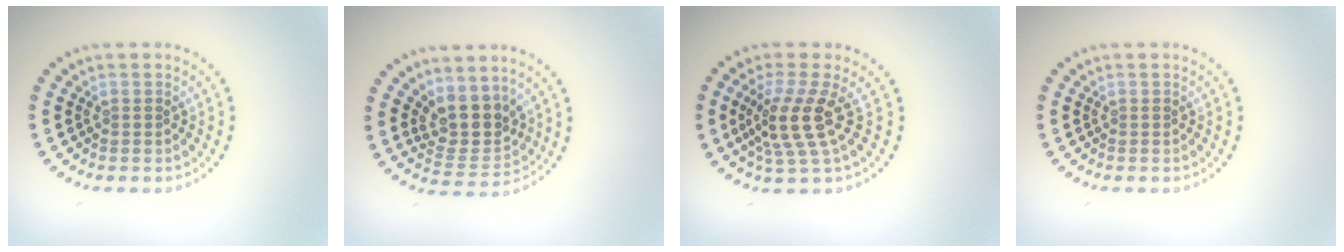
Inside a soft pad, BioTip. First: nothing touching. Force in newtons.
{"total": 3.8, "press": 3.1, "slide": 2.2}
{"total": 4.0, "press": 3.0, "slide": 2.7}
{"total": 0.0}